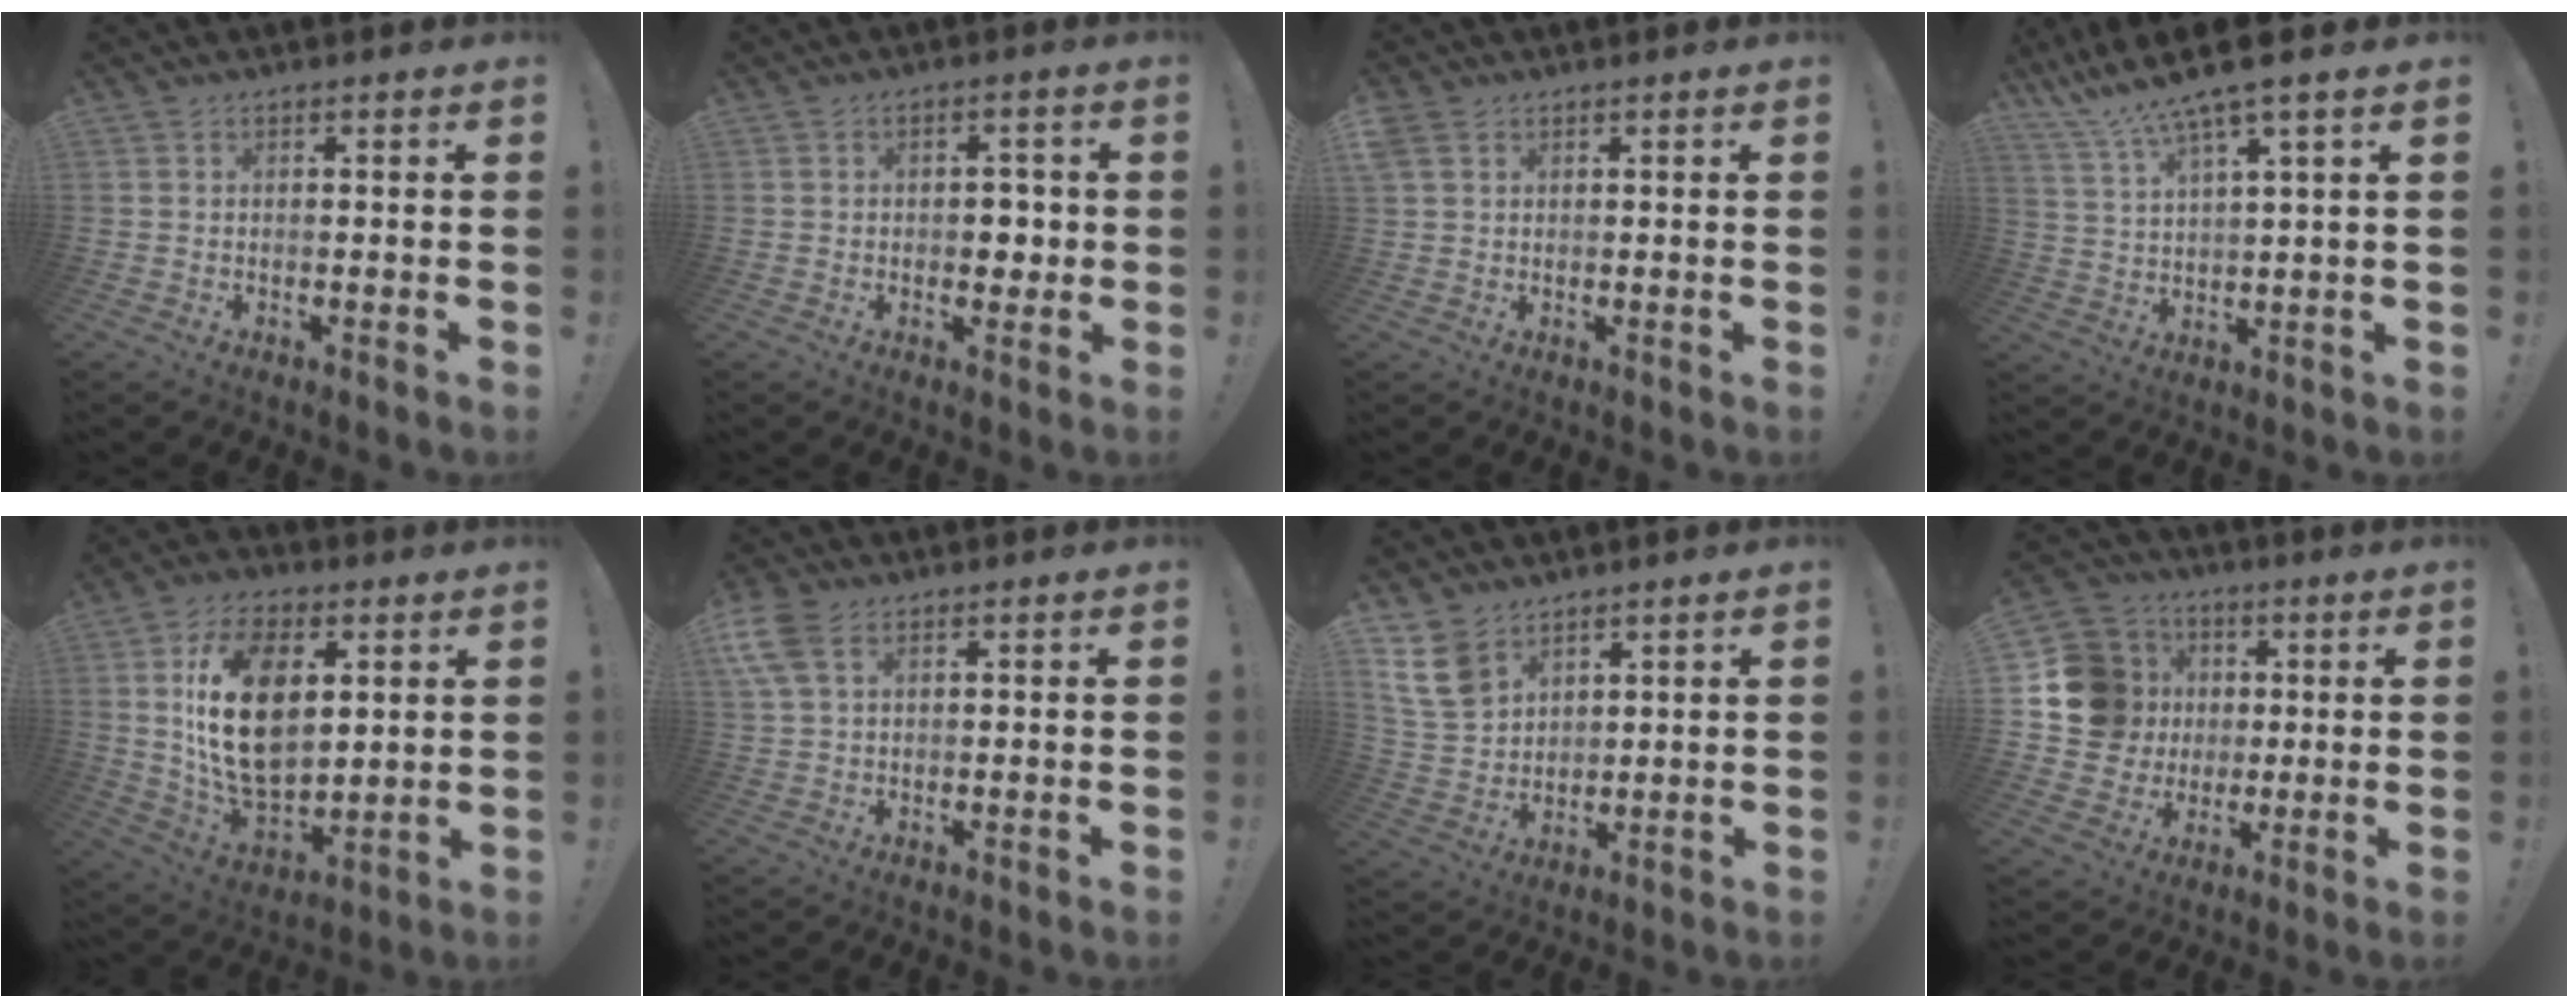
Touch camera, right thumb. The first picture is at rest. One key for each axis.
{"total": 4.3, "fx": -0.2, "fy": 3.5, "fz": 2.4, "tx": -0.029, "ty": 0.002, "tz": -0.006}
{"total": 3.2, "fx": 1.6, "fy": 2.2, "fz": 1.6, "tx": -0.037, "ty": 0.006, "tz": 0.036}
{"total": 9.4, "fx": 7.5, "fy": 0.2, "fz": 5.7, "tx": -0.121, "ty": -0.047, "tz": 0.130}
{"total": 20.9, "fx": 5.1, "fy": 13.4, "fz": 15.2, "tx": -0.285, "ty": -0.019, "tz": 0.087}
{"total": 7.4, "fx": 3.7, "fy": 4.3, "fz": 4.7, "tx": -0.104, "ty": -0.002, "tz": 0.072}
{"total": 11.4, "fx": 7.4, "fy": 7.2, "fz": 5.0, "tx": -0.103, "ty": -0.037, "tz": 0.148}
{"total": 15.9, "fx": 2.3, "fy": 14.6, "fz": 5.9, "tx": -0.101, "ty": 0.002, "tz": 0.067}